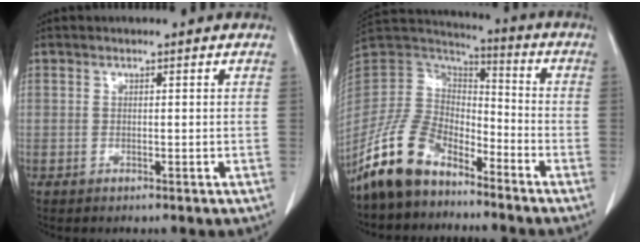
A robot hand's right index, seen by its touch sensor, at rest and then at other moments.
{"total": 12.8, "force": [-9.5, 6.2, 5.8], "torque": [-0.137, 0.020, -0.191]}